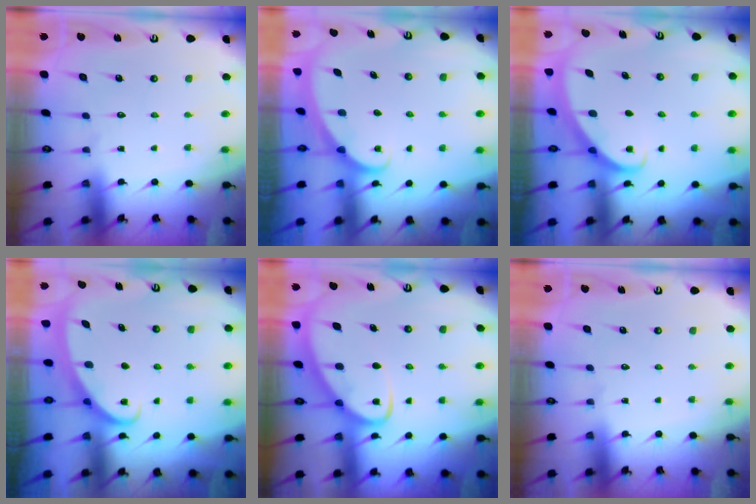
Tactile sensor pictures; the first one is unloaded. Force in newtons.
{"total": 1.9, "press": 1.9, "slide": 0.1}
{"total": 2.9, "press": 2.9, "slide": 0.2}
{"total": 2.7, "press": 2.7, "slide": 0.3}
{"total": 5.7, "press": 5.7, "slide": 0.7}
{"total": 0.0}